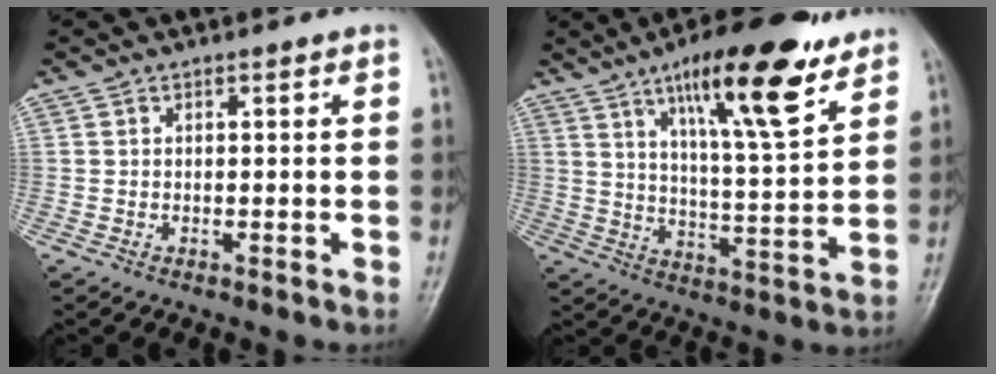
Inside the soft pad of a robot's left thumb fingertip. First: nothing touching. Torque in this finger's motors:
{"motor_torque": [0.52, 0.52, 1.58, -1.19, 0.28]}